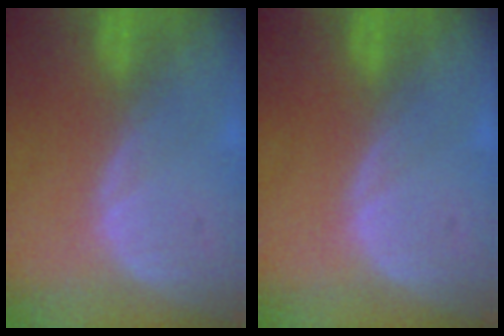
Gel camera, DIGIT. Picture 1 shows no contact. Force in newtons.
{"total": 0.0}